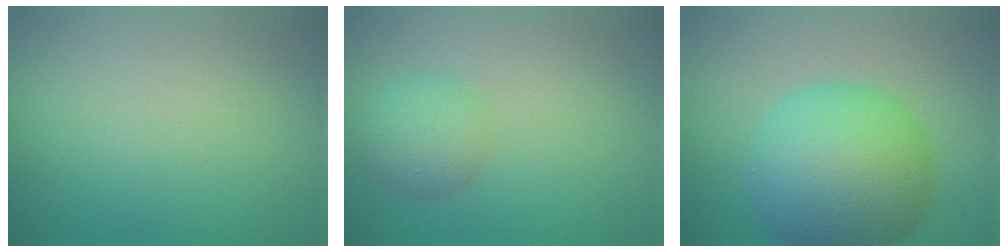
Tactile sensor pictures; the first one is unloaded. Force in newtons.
{"total": 2.8, "press": 2.8, "slide": 0.0}
{"total": 10.5, "press": 10.5, "slide": 0.2}